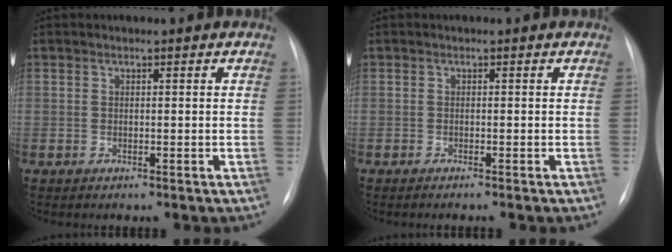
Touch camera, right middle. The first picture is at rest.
{"total": 1.1, "force": [-0.8, -0.2, 0.6], "torque": [-0.007, -0.002, -0.010]}